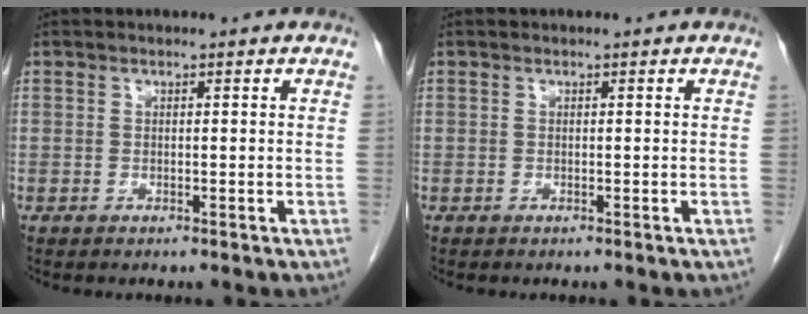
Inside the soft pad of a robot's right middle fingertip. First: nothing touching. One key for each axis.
{"total": 0.0}